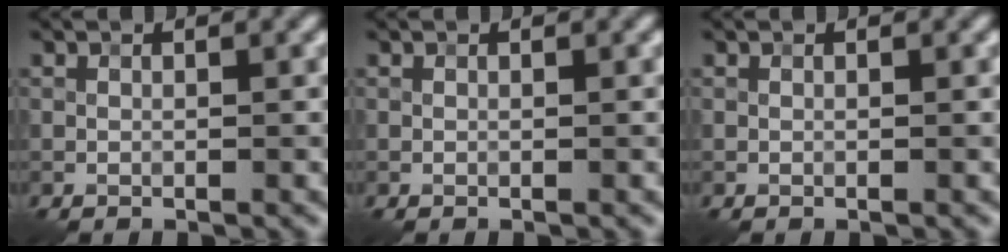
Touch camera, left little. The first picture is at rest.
{"total": 0.0}
{"total": 0.0}